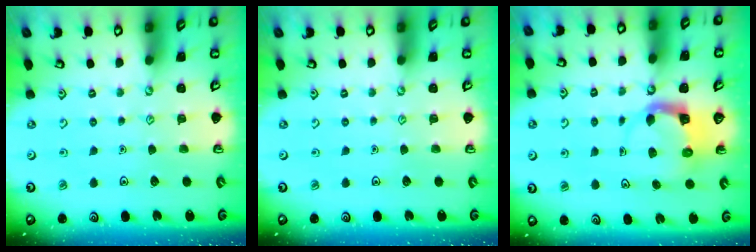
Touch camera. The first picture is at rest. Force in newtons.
{"total": 0.0}
{"total": 3.7, "press": 3.6, "slide": 0.7}